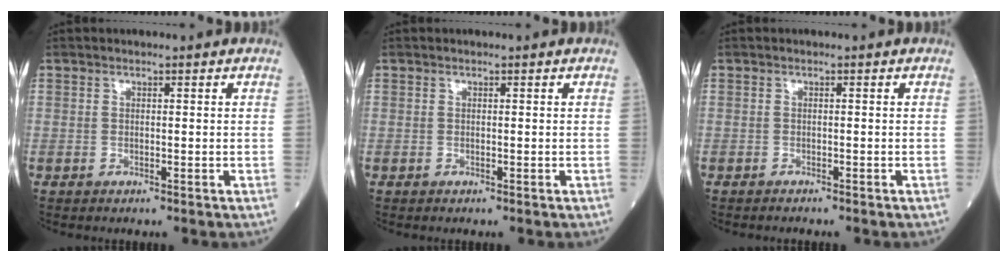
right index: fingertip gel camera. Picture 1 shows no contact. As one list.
[{"total": 0.0}, {"total": 0.9, "force": [-0.8, 0.1, 0.2], "torque": [-0.008, -0.002, -0.013]}]